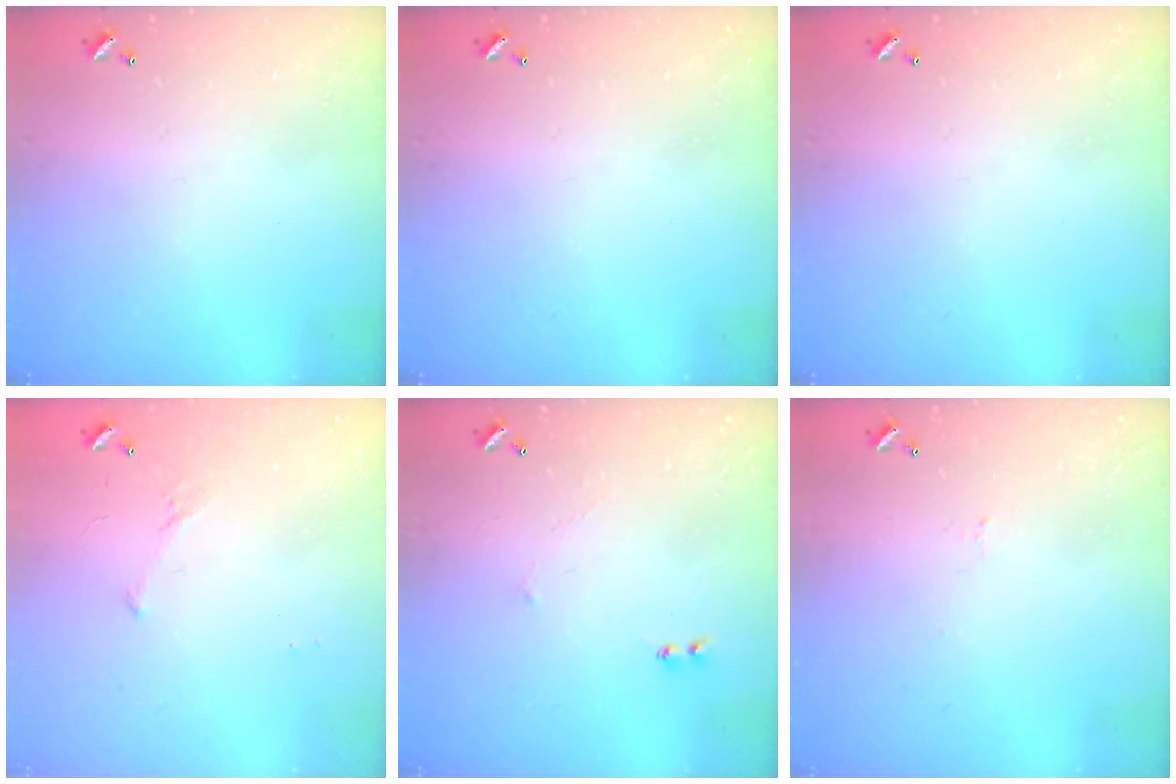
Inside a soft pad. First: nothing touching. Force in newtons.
{"total": 0.0}
{"total": 0.0}
{"total": 4.7, "press": 4.6, "slide": 0.9}
{"total": 2.9, "press": 2.9, "slide": 0.4}
{"total": 1.7, "press": 1.6, "slide": 0.3}